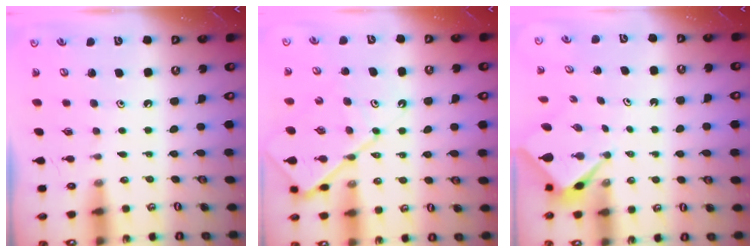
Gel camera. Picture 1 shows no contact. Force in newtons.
{"total": 12.0, "press": 12.0, "slide": 1.3}
{"total": 2.8, "press": 2.8, "slide": 0.1}